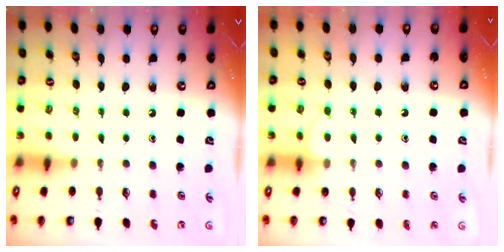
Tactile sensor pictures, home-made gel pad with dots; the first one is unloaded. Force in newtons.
{"total": 6.0, "press": 6.0, "slide": 0.5}